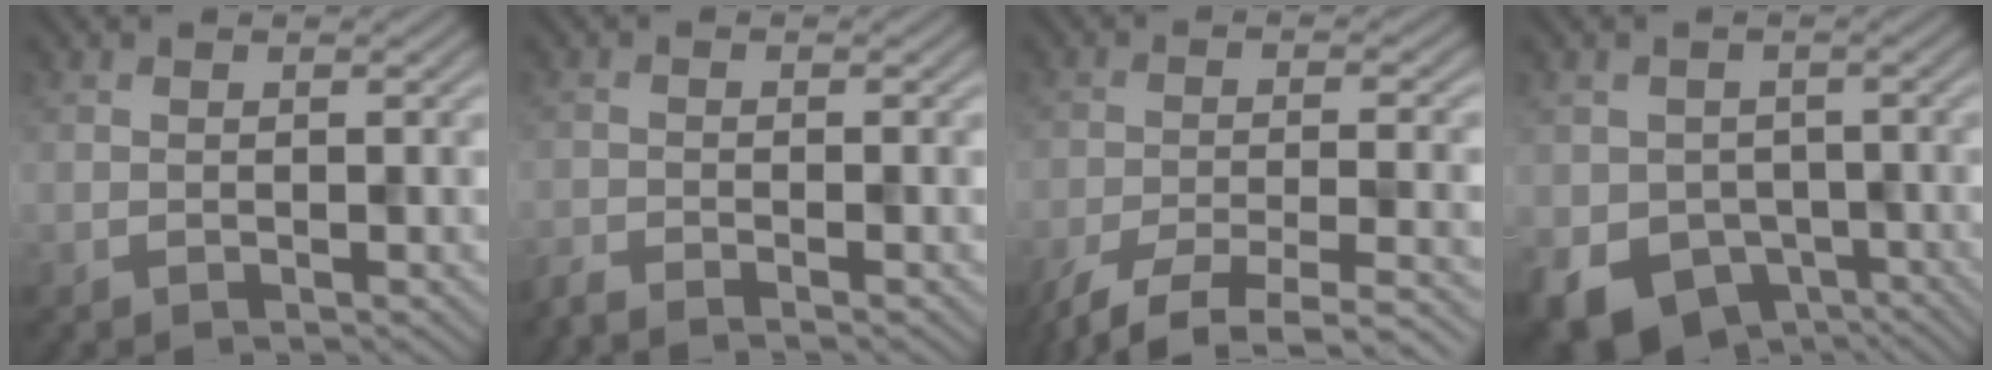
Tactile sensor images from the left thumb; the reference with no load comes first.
{"total": 2.4, "force": [-2.1, 0.2, 1.2], "torque": [-0.020, -0.006, -0.048]}
{"total": 5.7, "force": [-4.0, 1.3, 3.8], "torque": [-0.075, -0.008, -0.074]}
{"total": 8.4, "force": [-3.6, 6.6, 3.5], "torque": [-0.074, -0.036, -0.061]}